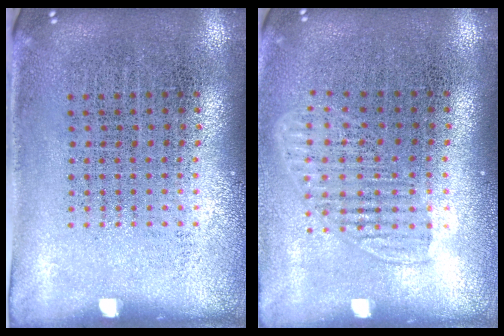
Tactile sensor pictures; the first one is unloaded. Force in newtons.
{"total": 1.3, "press": 1.1, "slide": 0.7}